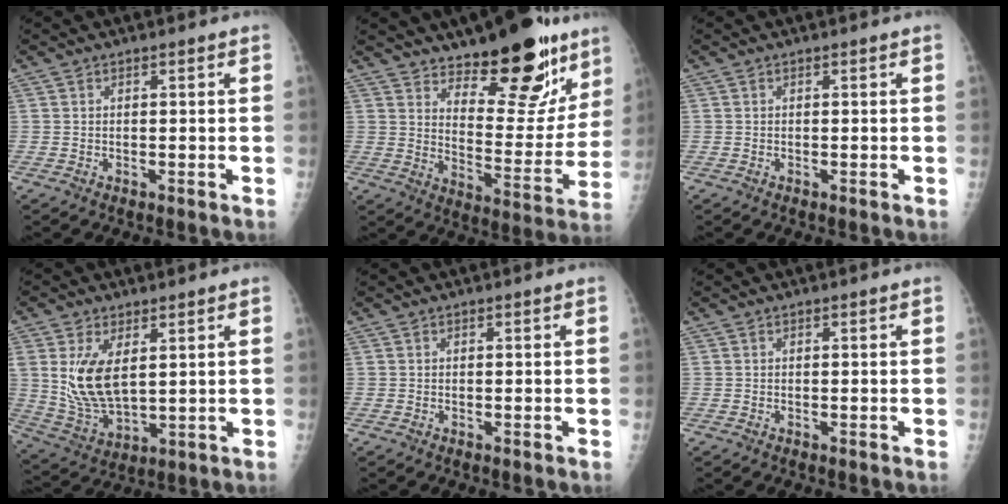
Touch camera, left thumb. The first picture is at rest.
{"total": 19.7, "force": [13.6, 7.8, 12.0], "torque": [-0.107, -0.099, 0.202]}
{"total": 0.0}
{"total": 11.7, "force": [3.2, 6.3, 9.3], "torque": [-0.175, -0.021, 0.077]}
{"total": 0.0}
{"total": 0.0}